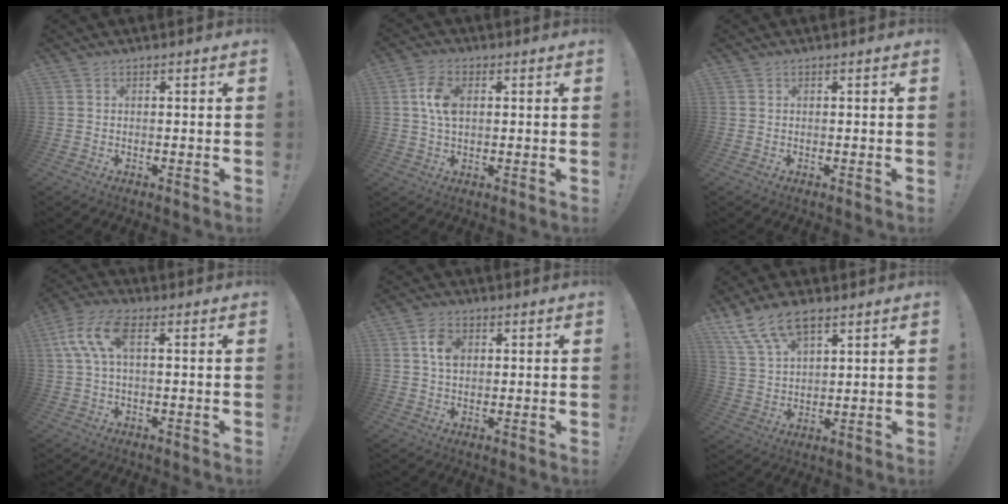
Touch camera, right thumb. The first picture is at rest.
{"total": 7.7, "force": [1.4, 4.6, 6.0], "torque": [-0.113, 0.002, 0.024]}
{"total": 0.0}
{"total": 10.5, "force": [2.3, 4.9, 9.0], "torque": [-0.190, 0.001, 0.045]}
{"total": 5.8, "force": [1.4, 4.0, 3.9], "torque": [-0.057, 0.002, 0.025]}
{"total": 11.5, "force": [7.5, 5.5, 6.8], "torque": [-0.127, -0.025, 0.143]}